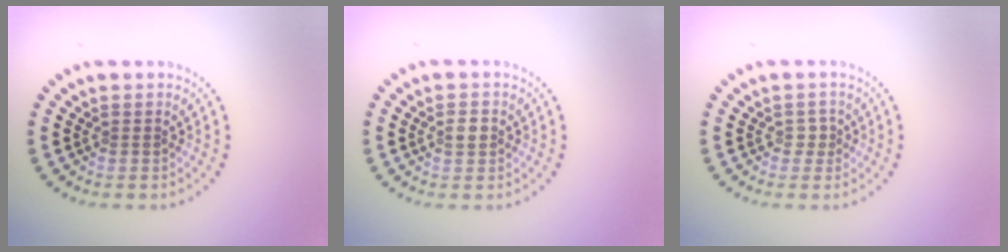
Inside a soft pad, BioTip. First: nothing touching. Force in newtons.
{"total": 1.6, "press": 1.6, "slide": 0.3}
{"total": 0.9, "press": 0.8, "slide": 0.4}